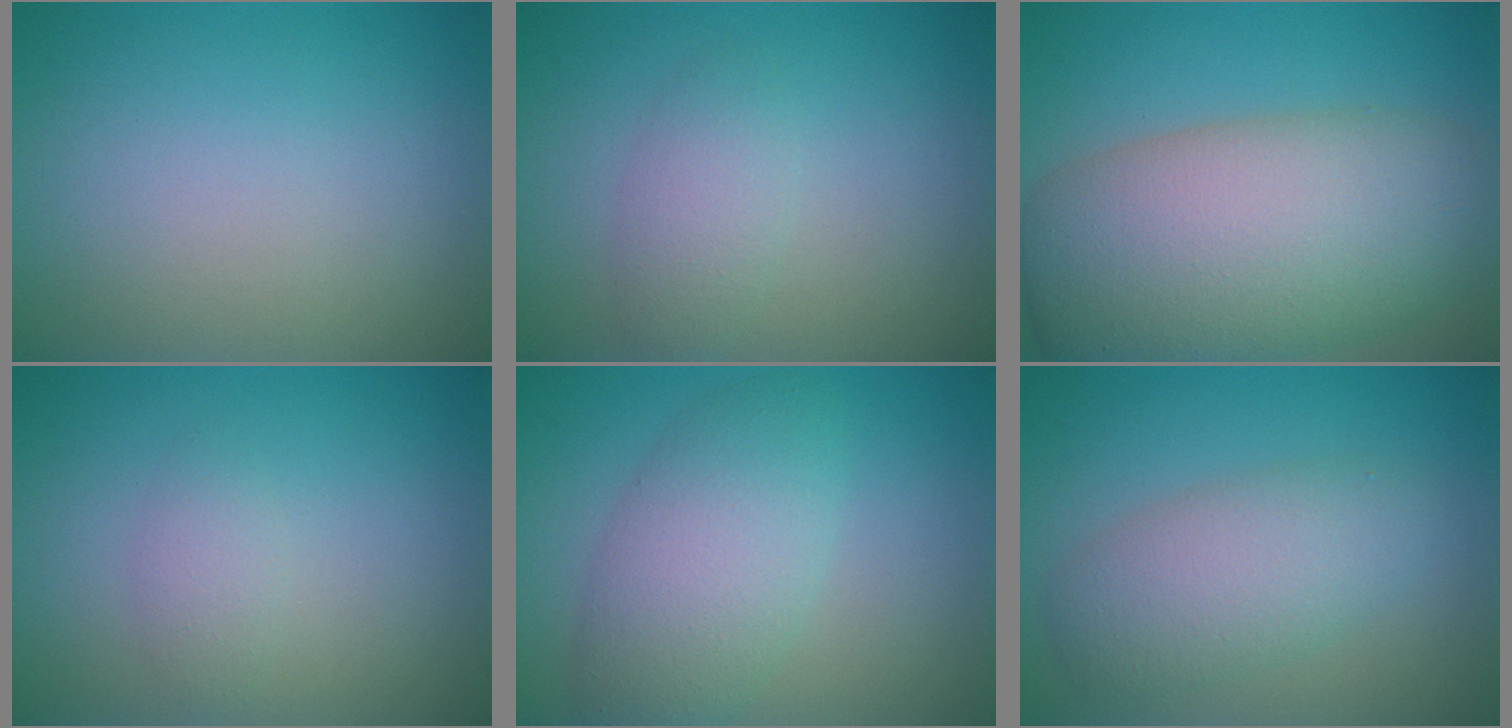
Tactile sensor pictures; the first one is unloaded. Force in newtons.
{"total": 2.2, "press": 2.2, "slide": 0.1}
{"total": 11.8, "press": 11.8, "slide": 0.5}
{"total": 1.4, "press": 1.4, "slide": 0.0}
{"total": 5.4, "press": 5.4, "slide": 0.2}
{"total": 4.5, "press": 4.5, "slide": 0.2}